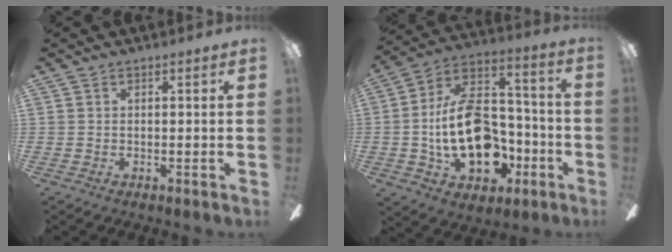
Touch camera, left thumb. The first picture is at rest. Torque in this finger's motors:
{"motor_torque": [2.43, 2.58, 0.53, 0.63, 0.23]}